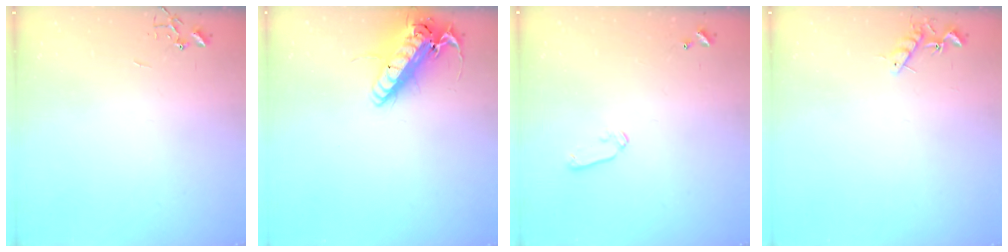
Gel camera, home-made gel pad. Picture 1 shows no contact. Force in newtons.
{"total": 18.3, "press": 18.0, "slide": 3.3}
{"total": 6.8, "press": 6.7, "slide": 1.0}
{"total": 7.0, "press": 6.9, "slide": 0.9}